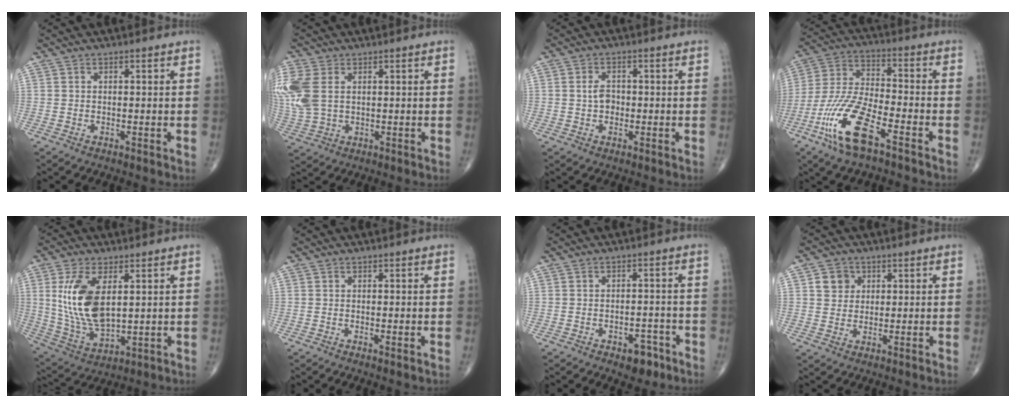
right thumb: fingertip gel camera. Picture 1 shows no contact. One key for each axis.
{"total": 11.6, "fx": 2.5, "fy": 7.7, "fz": 8.3, "tx": -0.226, "ty": 0.001, "tz": 0.058}
{"total": 2.8, "fx": -0.2, "fy": 2.1, "fz": 2.0, "tx": -0.029, "ty": 0.005, "tz": -0.006}
{"total": 14.8, "fx": -8.0, "fy": 4.7, "fz": 11.5, "tx": -0.248, "ty": 0.034, "tz": -0.155}
{"total": 14.5, "fx": 3.3, "fy": 7.3, "fz": 12.1, "tx": -0.239, "ty": -0.021, "tz": 0.078}
{"total": 0.8, "fx": -0.2, "fy": 0.0, "fz": 0.8, "tx": -0.016, "ty": -0.003, "tz": -0.004}
{"total": 5.0, "fx": -3.0, "fy": 2.8, "fz": 2.9, "tx": -0.018, "ty": 0.023, "tz": -0.037}
{"total": 4.2, "fx": 1.4, "fy": 3.7, "fz": 1.3, "tx": -0.003, "ty": -0.003, "tz": 0.021}